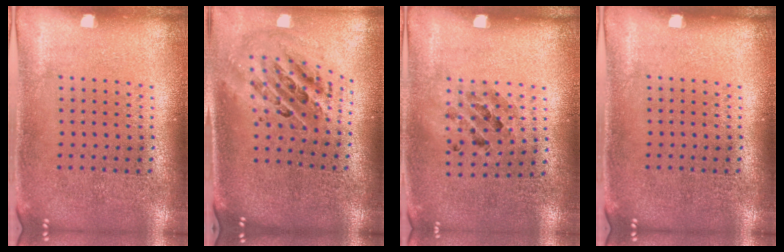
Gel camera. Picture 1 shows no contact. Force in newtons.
{"total": 1.6, "press": 1.3, "slide": 0.8}
{"total": 0.8, "press": 0.8, "slide": 0.1}
{"total": 0.0}